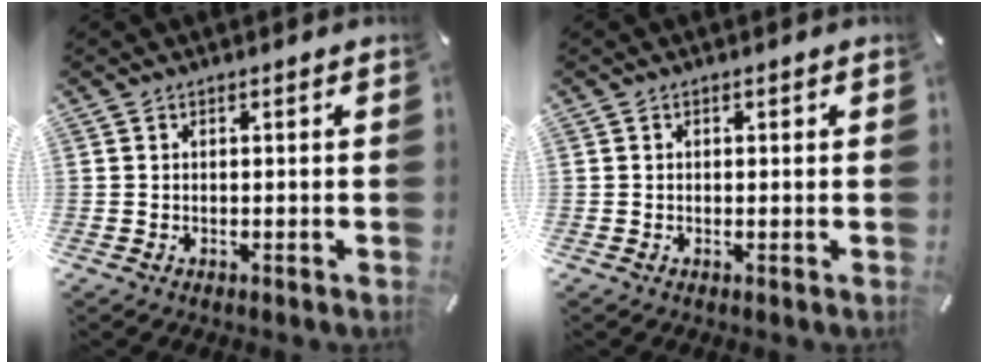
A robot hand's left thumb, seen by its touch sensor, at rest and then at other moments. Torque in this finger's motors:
{"motor_torque": [-0.02, -0.31, -0.09, 0.01, -0.01]}